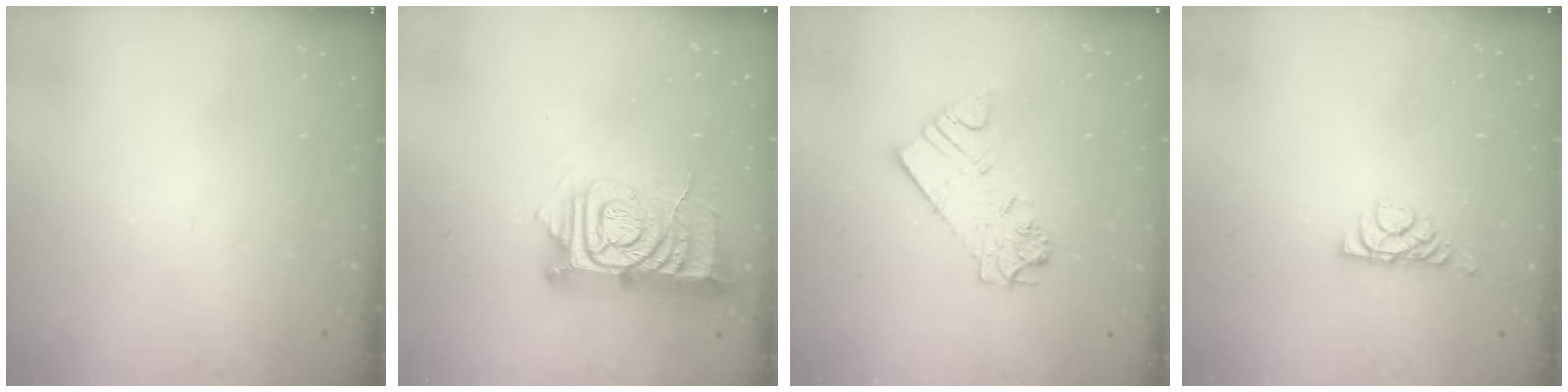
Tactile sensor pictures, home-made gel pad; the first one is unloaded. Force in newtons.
{"total": 13.0, "press": 13.0, "slide": 1.1}
{"total": 10.0, "press": 10.0, "slide": 0.9}
{"total": 6.0, "press": 6.0, "slide": 0.8}